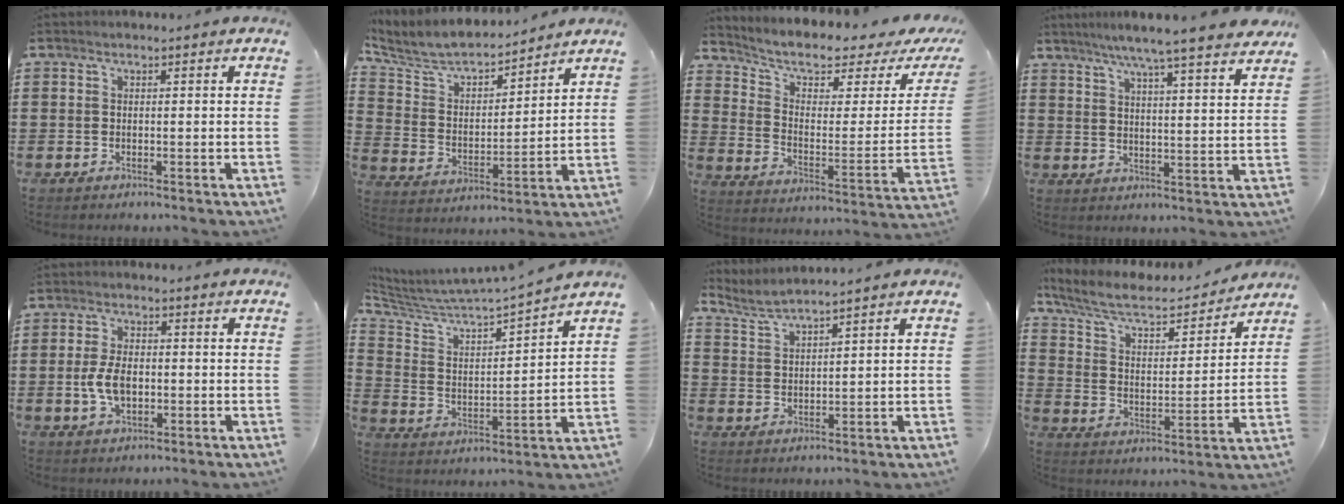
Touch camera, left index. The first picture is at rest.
{"total": 6.4, "force": [5.9, 1.5, 2.1], "torque": [-0.072, -0.039, 0.097]}
{"total": 5.2, "force": [3.3, 2.1, 3.4], "torque": [-0.077, -0.024, 0.052]}
{"total": 6.6, "force": [5.8, -0.8, 2.9], "torque": [-0.076, -0.031, 0.099]}
{"total": 5.8, "force": [-0.7, 3.2, 4.7], "torque": [-0.106, -0.001, -0.018]}
{"total": 4.7, "force": [4.3, 0.4, 1.7], "torque": [-0.061, -0.046, 0.064]}
{"total": 3.8, "force": [3.6, -0.1, 1.1], "torque": [-0.037, -0.015, 0.063]}
{"total": 7.2, "force": [6.1, 2.0, 3.3], "torque": [-0.091, -0.037, 0.102]}